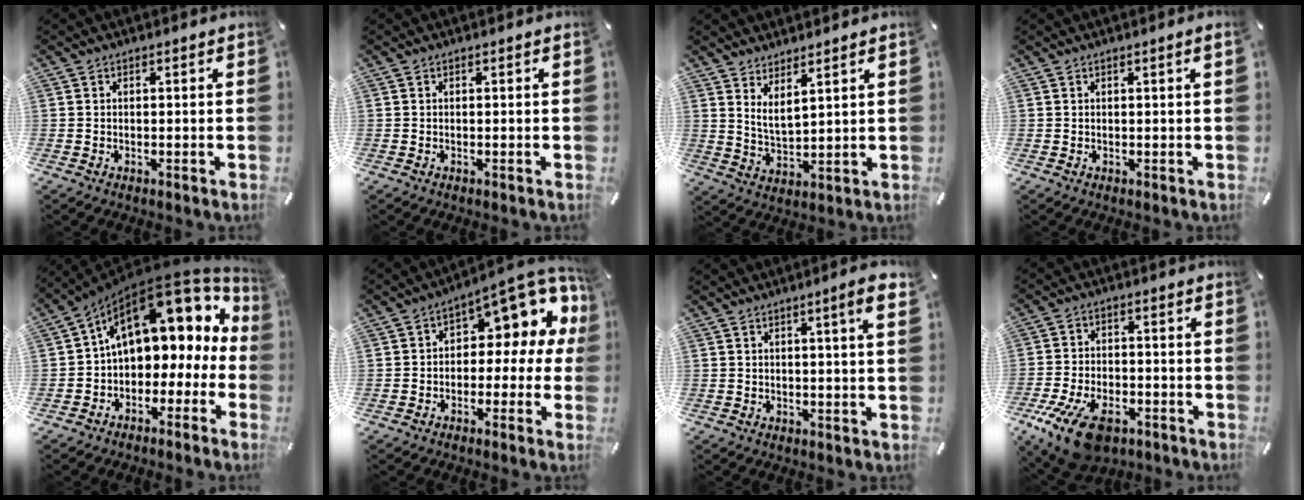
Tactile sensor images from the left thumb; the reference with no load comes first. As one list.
[{"total": 0.0}, {"total": 4.6, "force": [4.0, 0.6, 2.1], "torque": [-0.053, -0.021, 0.074]}, {"total": 1.0, "force": [0.3, 0.0, 0.9], "torque": [-0.016, 0.000, 0.004]}, {"total": 16.9, "force": [5.9, 10.6, 11.7], "torque": [-0.163, -0.036, 0.102]}, {"total": 11.3, "force": [6.0, 5.9, 7.5], "torque": [-0.103, -0.048, 0.103]}, {"total": 6.0, "force": [2.2, 0.5, 5.5], "torque": [-0.083, -0.005, 0.030]}, {"total": 12.7, "force": [-7.5, 6.6, 7.8], "torque": [-0.156, 0.033, -0.132]}]